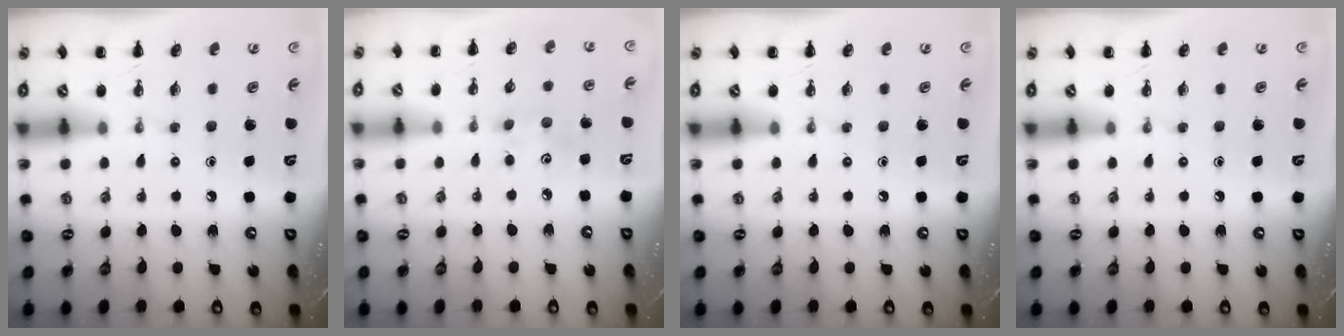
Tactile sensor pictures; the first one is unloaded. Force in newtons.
{"total": 2.7, "press": 2.6, "slide": 0.8}
{"total": 0.0}
{"total": 0.0}